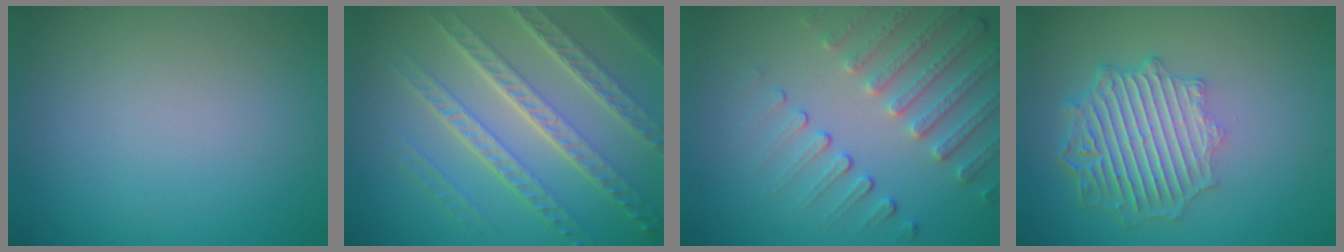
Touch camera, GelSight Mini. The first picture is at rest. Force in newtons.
{"total": 7.5, "press": 5.3, "slide": 5.3}
{"total": 4.0, "press": 3.3, "slide": 2.3}
{"total": 6.2, "press": 4.7, "slide": 4.1}